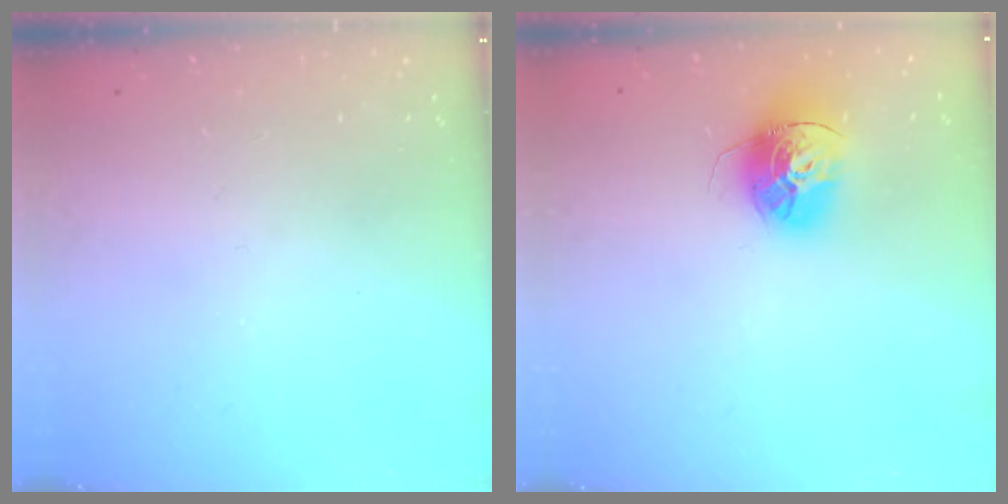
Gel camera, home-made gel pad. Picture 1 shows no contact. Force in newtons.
{"total": 14.8, "press": 14.7, "slide": 1.4}